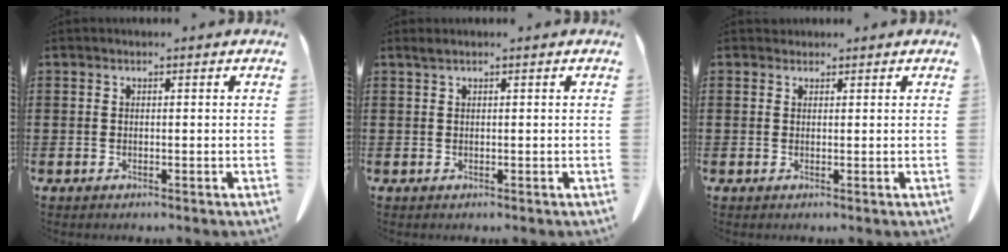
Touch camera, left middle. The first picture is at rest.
{"total": 0.7, "force": [0.4, 0.0, 0.5], "torque": [-0.011, -0.001, 0.009]}
{"total": 0.9, "force": [0.8, 0.4, -0.1], "torque": [-0.002, 0.002, 0.017]}